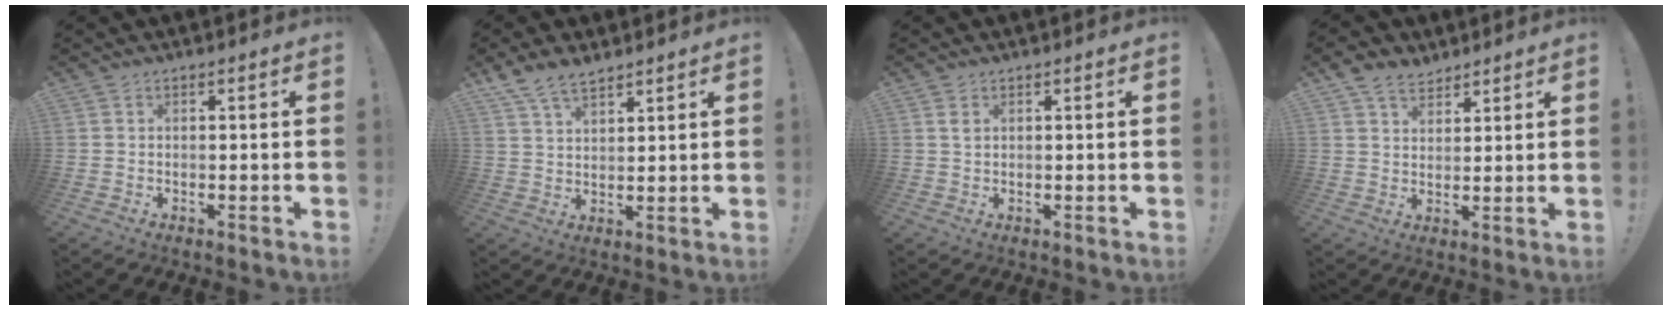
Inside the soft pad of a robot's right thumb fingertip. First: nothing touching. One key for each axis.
{"total": 7.2, "fx": 5.5, "fy": 2.9, "fz": 3.5, "tx": -0.070, "ty": -0.025, "tz": 0.107}
{"total": 1.4, "fx": 0.8, "fy": 0.7, "fz": 1.0, "tx": -0.013, "ty": -0.001, "tz": 0.012}
{"total": 7.1, "fx": 5.1, "fy": 4.2, "fz": 2.6, "tx": -0.050, "ty": -0.024, "tz": 0.100}